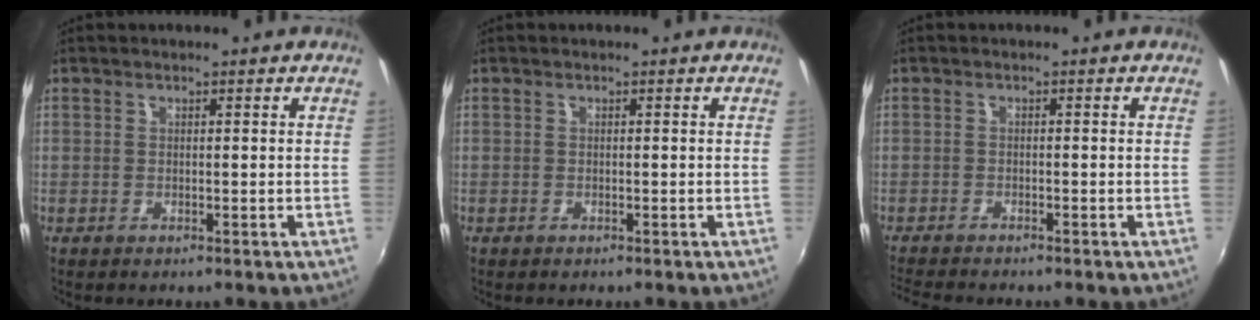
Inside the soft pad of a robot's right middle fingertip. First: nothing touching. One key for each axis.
{"total": 0.5, "fx": -0.4, "fy": 0.3, "fz": 0.0, "tx": -0.003, "ty": -0.002, "tz": -0.008}
{"total": 6.4, "fx": -5.8, "fy": 0.7, "fz": 2.7, "tx": -0.065, "ty": -0.019, "tz": -0.095}